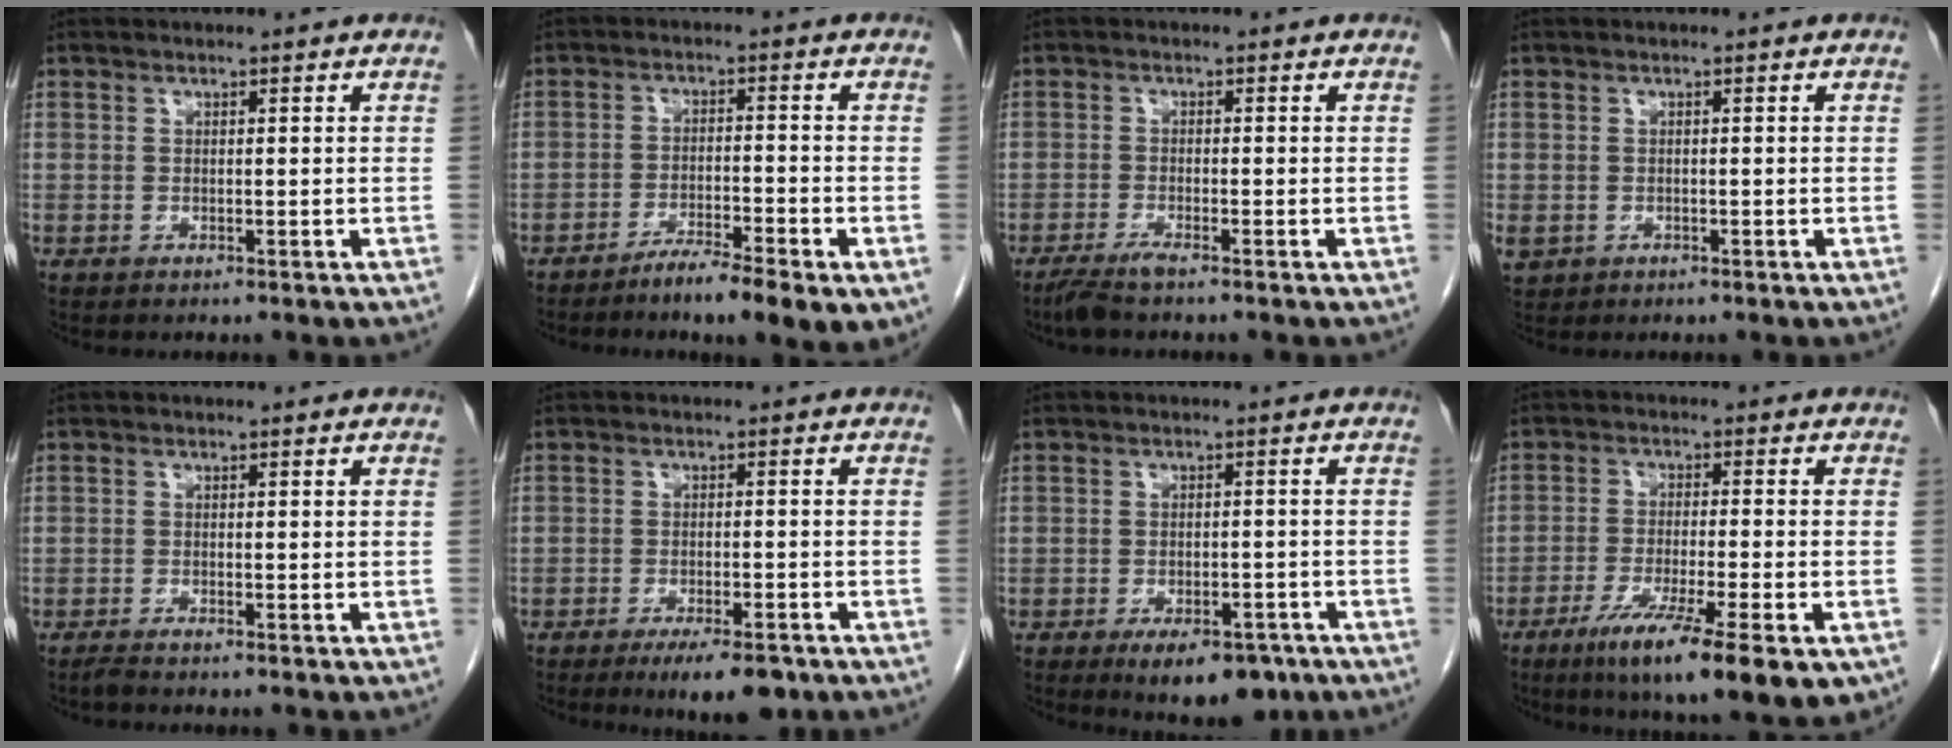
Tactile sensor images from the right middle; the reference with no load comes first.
{"total": 7.9, "force": [-4.8, 1.0, 6.2], "torque": [-0.093, -0.007, -0.074]}
{"total": 2.9, "force": [-2.3, 0.0, 1.8], "torque": [-0.040, -0.007, -0.048]}
{"total": 2.1, "force": [-0.6, 1.8, 0.8], "torque": [-0.020, 0.000, -0.001]}
{"total": 1.0, "force": [-0.9, -0.1, 0.5], "torque": [-0.017, -0.004, -0.018]}
{"total": 6.8, "force": [-4.8, 1.8, 4.6], "torque": [-0.062, -0.008, -0.069]}
{"total": 8.8, "force": [-5.9, 3.9, 5.3], "torque": [-0.065, -0.002, -0.080]}
{"total": 14.5, "force": [-8.2, 1.8, 11.9], "torque": [-0.158, -0.032, -0.127]}